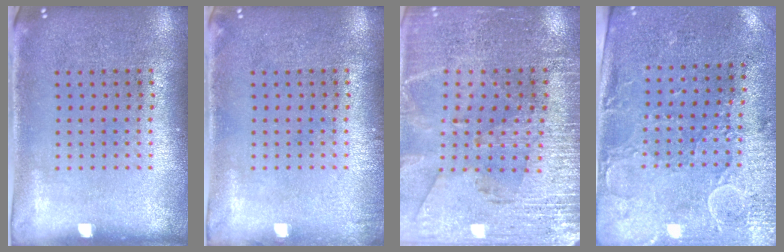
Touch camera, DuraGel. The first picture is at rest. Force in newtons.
{"total": 0.6, "press": 0.6, "slide": 0.1}
{"total": 2.9, "press": 2.8, "slide": 0.8}
{"total": 2.9, "press": 2.5, "slide": 1.6}